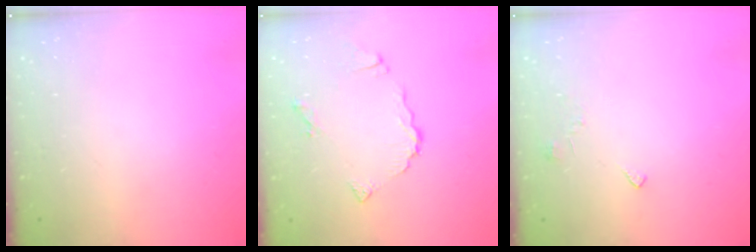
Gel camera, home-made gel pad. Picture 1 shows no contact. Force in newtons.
{"total": 7.2, "press": 7.1, "slide": 0.8}
{"total": 2.0, "press": 2.0, "slide": 0.4}